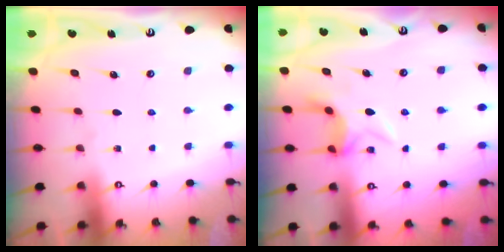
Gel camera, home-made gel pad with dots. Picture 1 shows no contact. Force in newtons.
{"total": 7.5, "press": 7.4, "slide": 1.1}